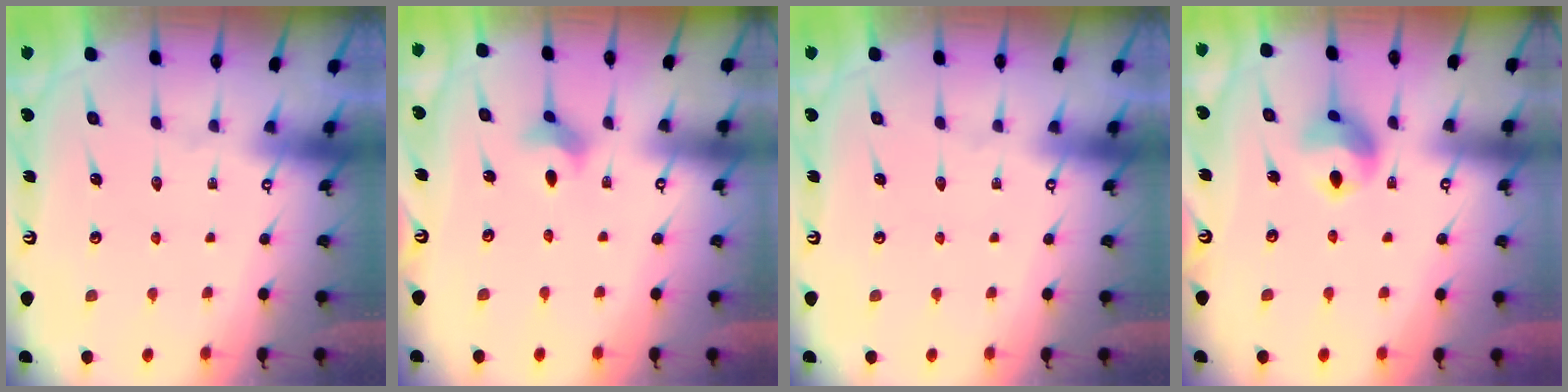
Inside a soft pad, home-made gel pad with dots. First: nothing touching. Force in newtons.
{"total": 2.7, "press": 2.6, "slide": 0.6}
{"total": 0.0}
{"total": 9.7, "press": 9.6, "slide": 0.9}